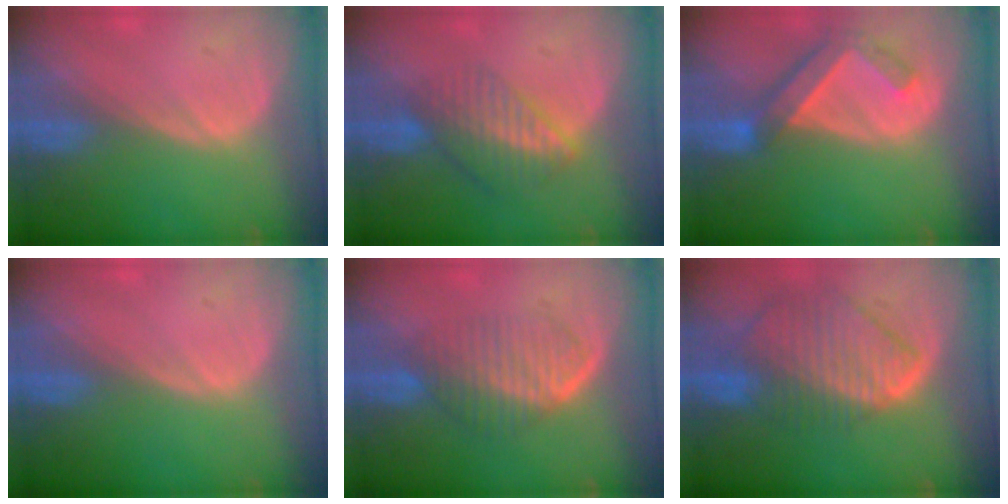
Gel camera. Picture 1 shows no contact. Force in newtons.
{"total": 6.7, "press": 5.8, "slide": 3.4}
{"total": 6.3, "press": 5.9, "slide": 2.2}
{"total": 0.0}
{"total": 5.9, "press": 5.8, "slide": 1.3}
{"total": 10.0, "press": 8.7, "slide": 5.0}